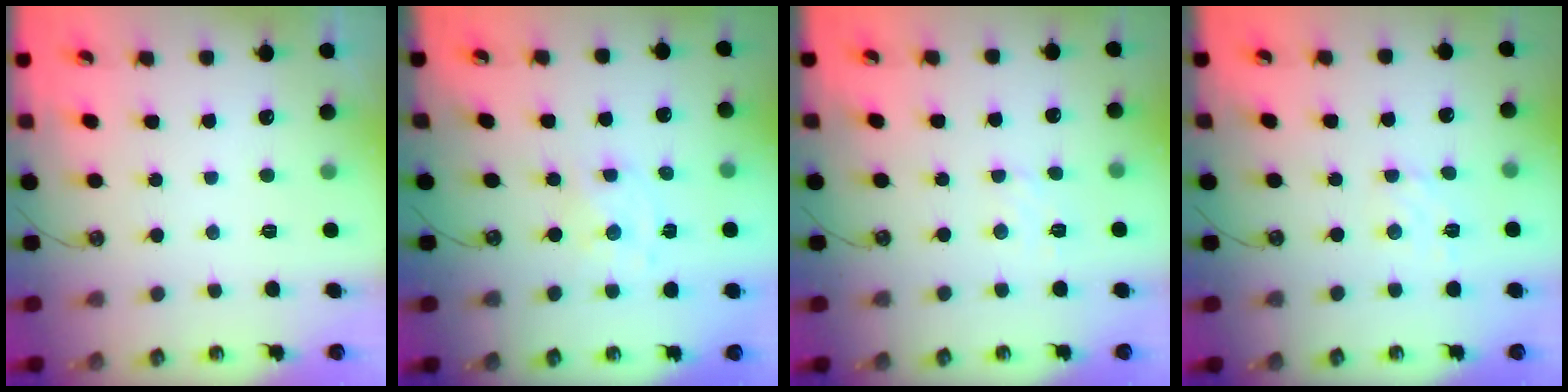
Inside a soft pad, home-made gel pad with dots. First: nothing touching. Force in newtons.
{"total": 1.6, "press": 1.6, "slide": 0.3}
{"total": 4.8, "press": 4.8, "slide": 0.7}
{"total": 5.6, "press": 5.5, "slide": 0.6}